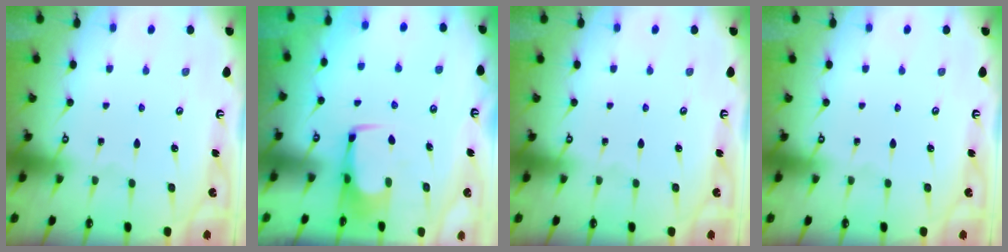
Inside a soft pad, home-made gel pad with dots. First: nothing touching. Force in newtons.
{"total": 0.6, "press": 0.5, "slide": 0.3}
{"total": 0.0}
{"total": 0.0}